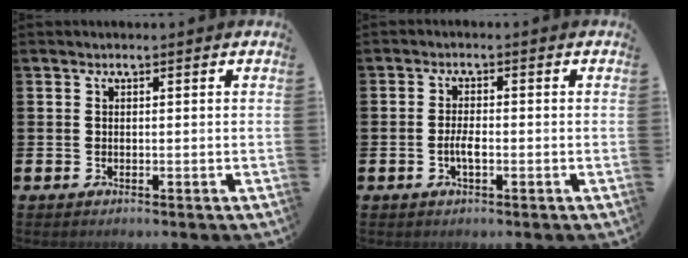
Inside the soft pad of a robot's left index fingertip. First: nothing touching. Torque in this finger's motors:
{"motor_torque": [0.69, 0.38, 0.10, 0.06]}